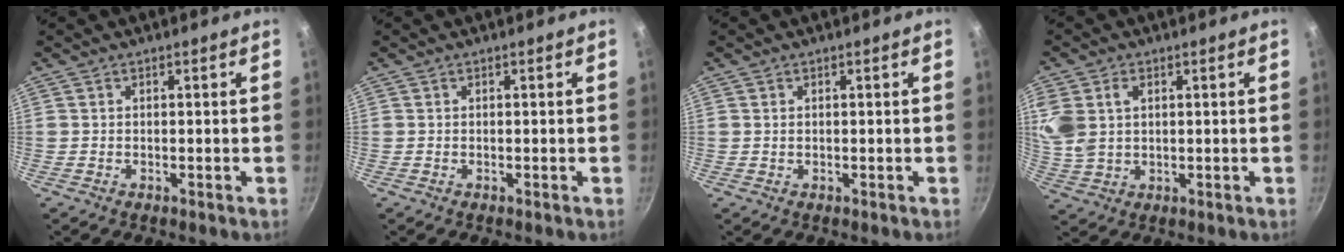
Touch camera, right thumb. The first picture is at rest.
{"total": 0.0}
{"total": 0.5, "force": [0.2, 0.4, 0.3], "torque": [-0.004, 0.001, 0.004]}
{"total": 8.6, "force": [2.5, 6.1, 5.5], "torque": [-0.113, -0.002, 0.054]}